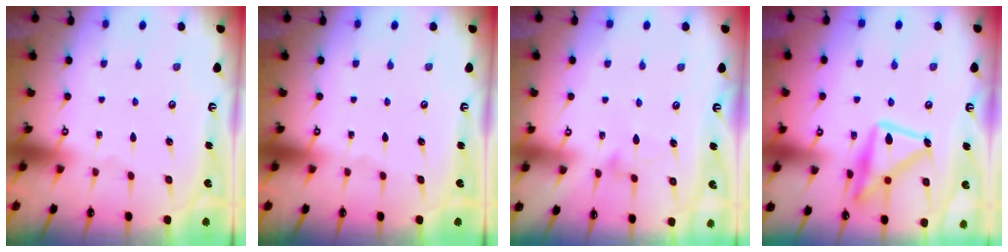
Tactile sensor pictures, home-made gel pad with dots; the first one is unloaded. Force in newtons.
{"total": 0.0}
{"total": 5.5, "press": 5.5, "slide": 0.4}
{"total": 17.9, "press": 17.8, "slide": 1.4}